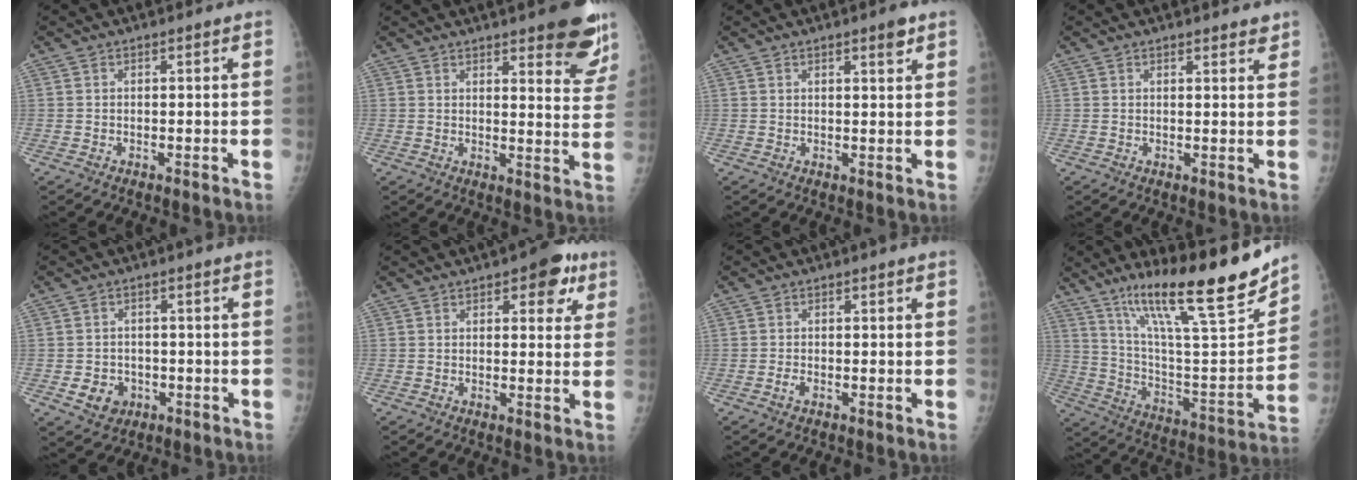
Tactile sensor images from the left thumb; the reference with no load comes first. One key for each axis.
{"total": 12.8, "fx": 9.1, "fy": 3.5, "fz": 8.3, "tx": -0.061, "ty": -0.053, "tz": 0.103}
{"total": 2.8, "fx": 1.8, "fy": 0.6, "fz": 2.0, "tx": -0.025, "ty": -0.011, "tz": 0.025}
{"total": 2.8, "fx": 2.4, "fy": 0.8, "fz": 1.1, "tx": 0.002, "ty": -0.010, "tz": 0.028}
{"total": 5.1, "fx": -1.6, "fy": 4.3, "fz": 2.1, "tx": -0.018, "ty": 0.006, "tz": -0.018}
{"total": 6.9, "fx": 3.3, "fy": 3.4, "fz": 4.9, "tx": -0.027, "ty": -0.008, "tz": 0.032}
{"total": 1.2, "fx": -0.6, "fy": 0.6, "fz": 0.9, "tx": -0.019, "ty": 0.000, "tz": -0.012}
{"total": 25.9, "fx": 17.8, "fy": 4.5, "fz": 18.3, "tx": -0.273, "ty": -0.072, "tz": 0.303}